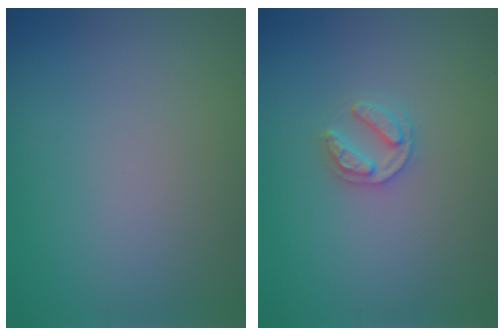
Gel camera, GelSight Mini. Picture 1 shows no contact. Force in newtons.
{"total": 2.0, "press": 2.0, "slide": 0.3}